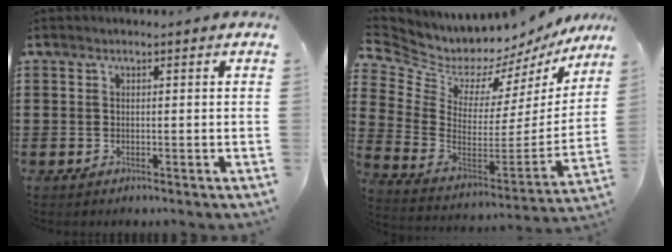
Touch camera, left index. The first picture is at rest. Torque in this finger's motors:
{"motor_torque": [0.14, 0.21, 0.16, 0.00]}